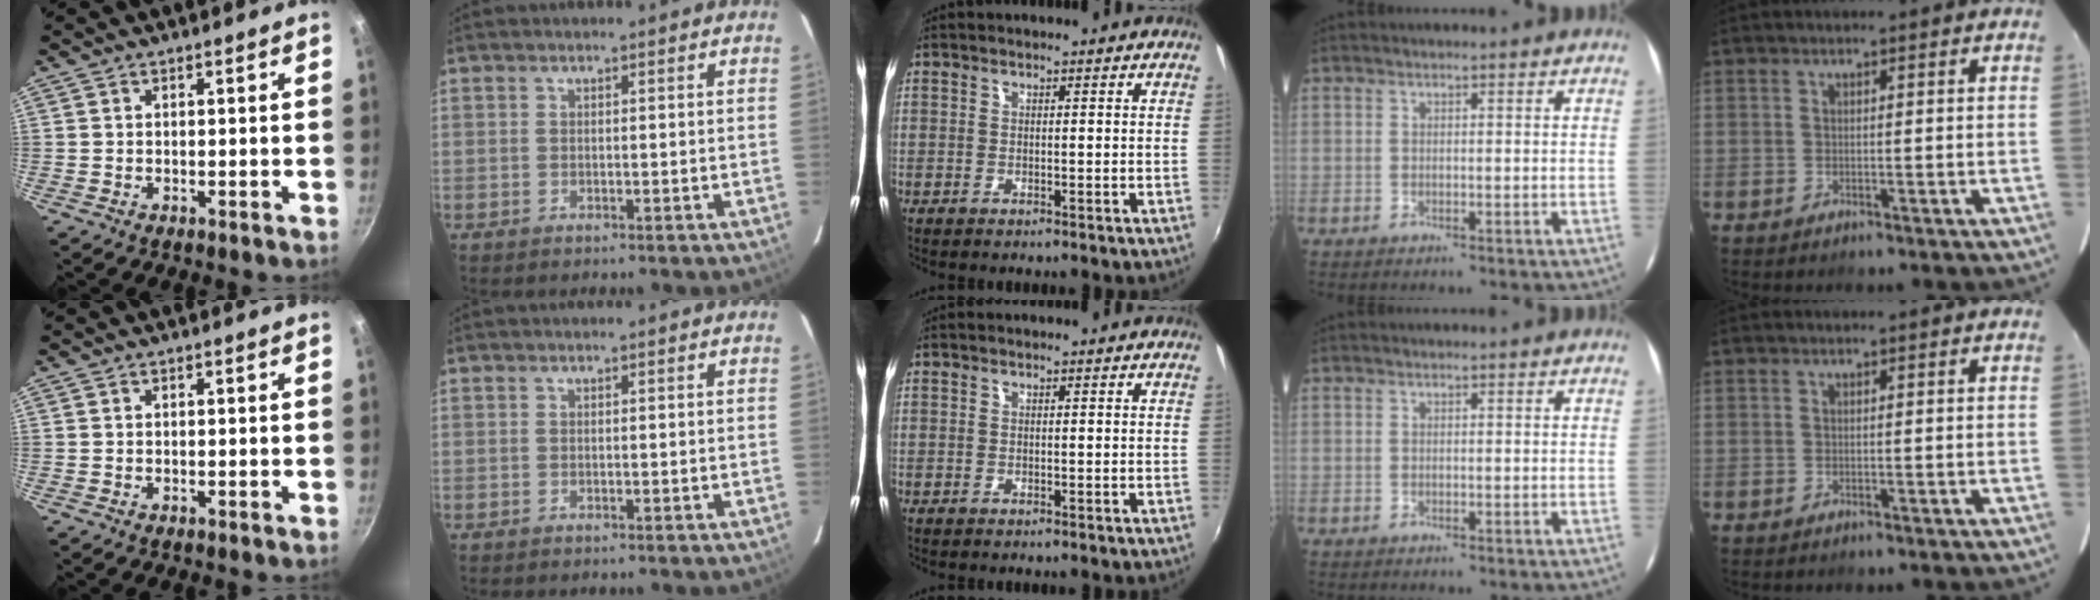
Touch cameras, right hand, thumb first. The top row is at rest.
{}